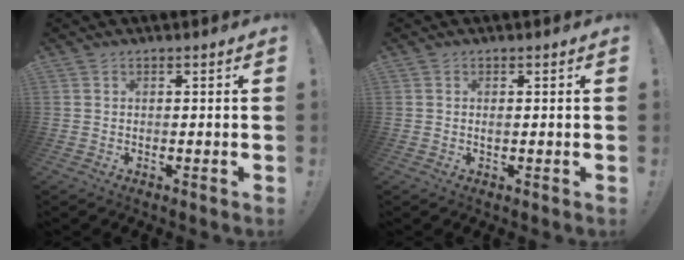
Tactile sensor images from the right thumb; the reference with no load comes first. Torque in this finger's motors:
{"motor_torque": [-0.11, -0.03, -0.09, 0.05, 0.00]}